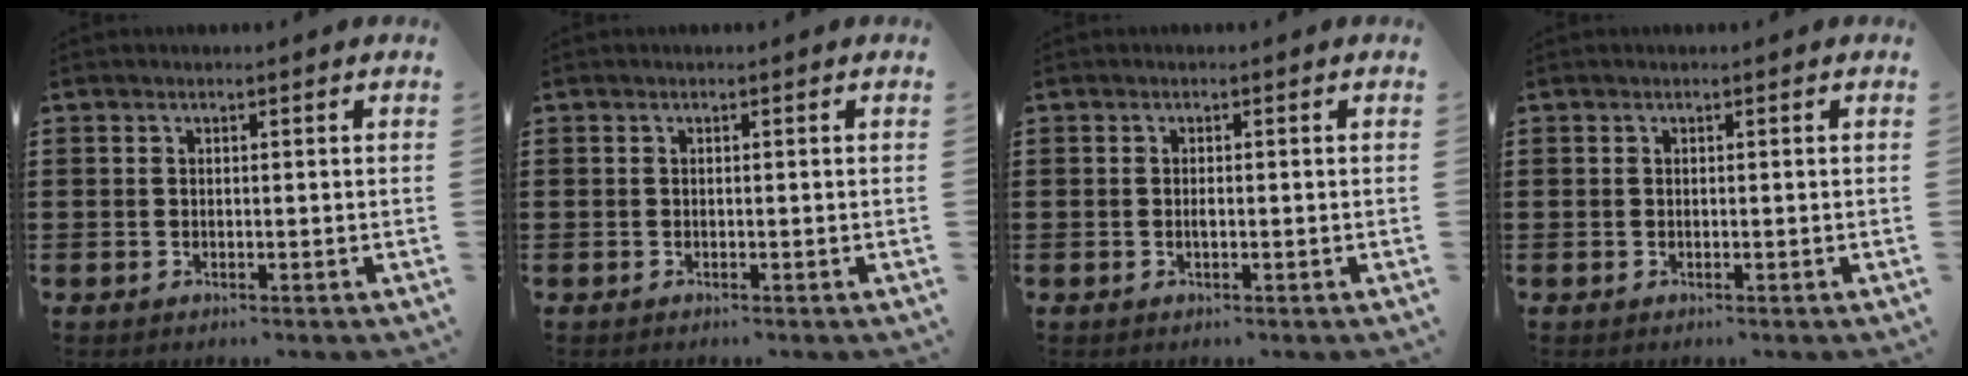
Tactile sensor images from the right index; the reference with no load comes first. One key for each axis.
{"total": 0.0}
{"total": 0.7, "fx": -0.1, "fy": 0.2, "fz": 0.6, "tx": -0.013, "ty": -0.003, "tz": -0.002}
{"total": 0.0}